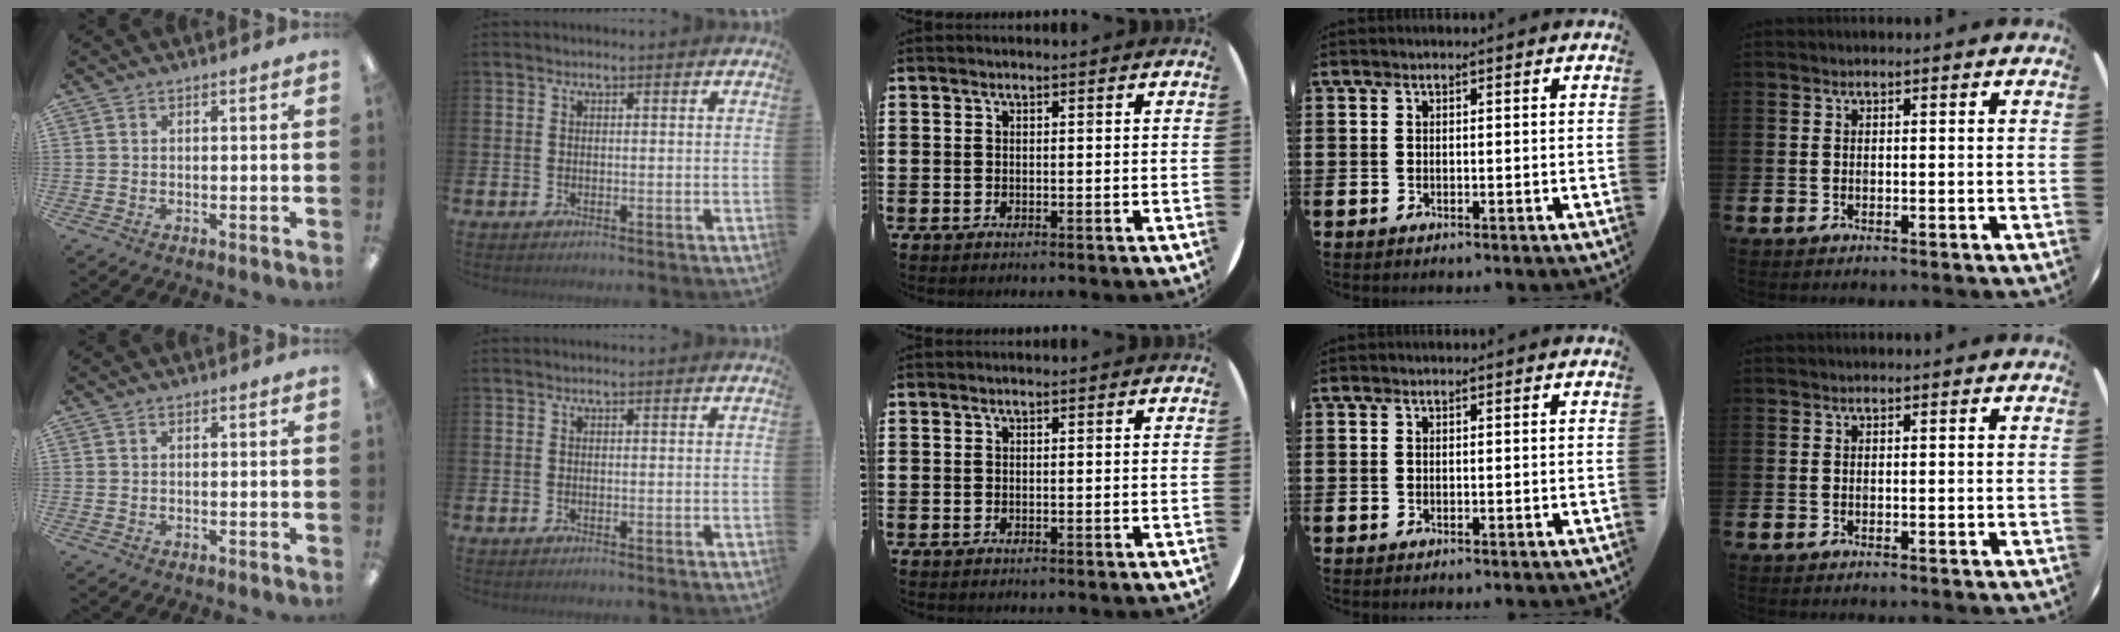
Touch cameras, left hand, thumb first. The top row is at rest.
{}